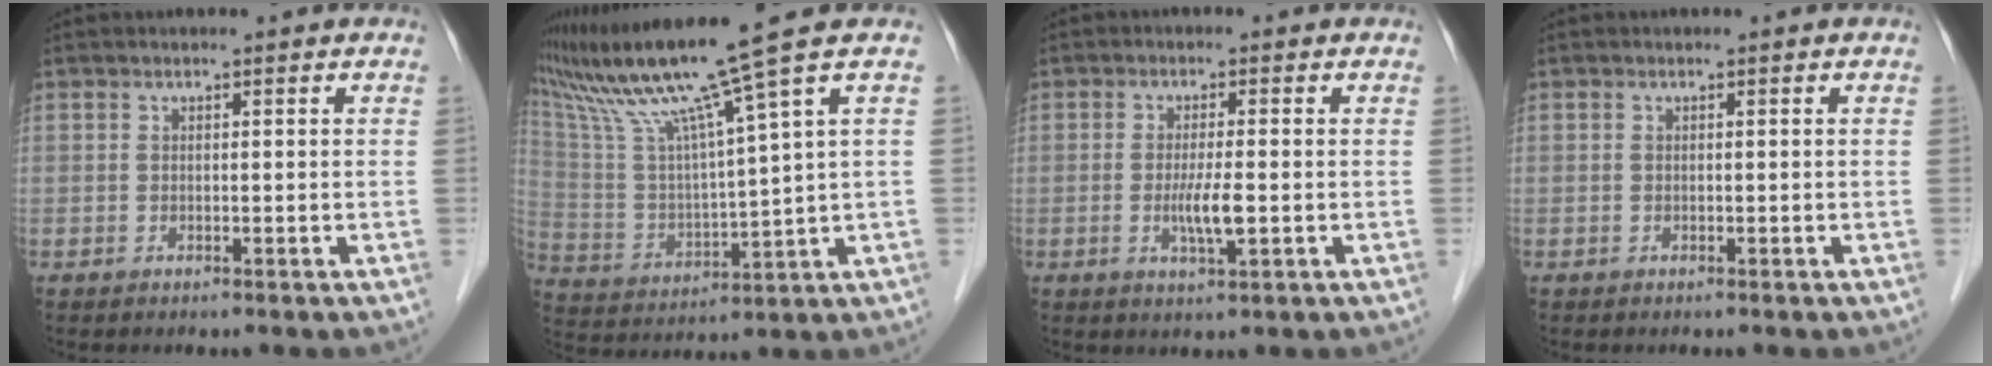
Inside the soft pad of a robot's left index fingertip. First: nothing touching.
{"total": 14.4, "force": [10.5, -3.1, 9.4], "torque": [-0.170, -0.006, 0.199]}
{"total": 3.9, "force": [-0.7, 0.2, 3.9], "torque": [-0.076, -0.008, -0.011]}
{"total": 0.0}